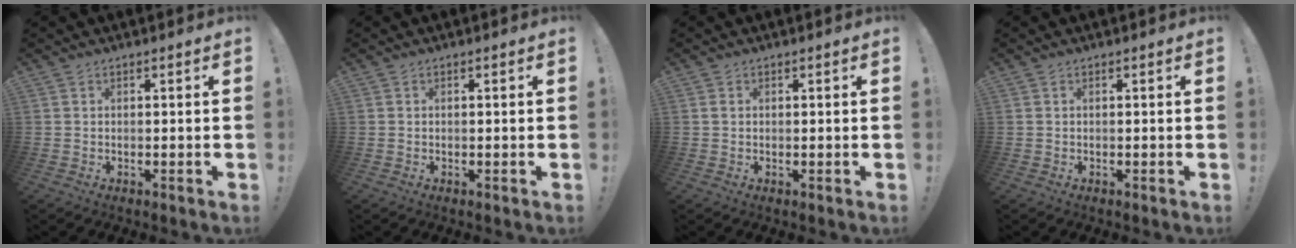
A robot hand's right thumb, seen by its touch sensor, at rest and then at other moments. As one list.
[{"total": 0.0}, {"total": 0.7, "force": [0.2, 0.6, 0.2], "torque": [0.003, -0.001, 0.002]}, {"total": 0.0}]